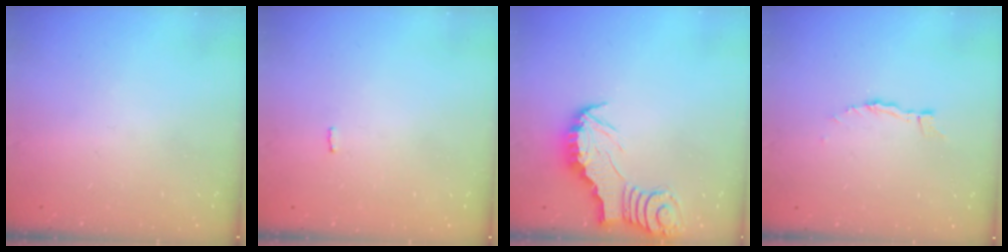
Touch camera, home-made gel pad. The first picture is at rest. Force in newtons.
{"total": 2.0, "press": 2.0, "slide": 0.3}
{"total": 2.5, "press": 2.5, "slide": 0.2}
{"total": 4.0, "press": 4.0, "slide": 0.2}